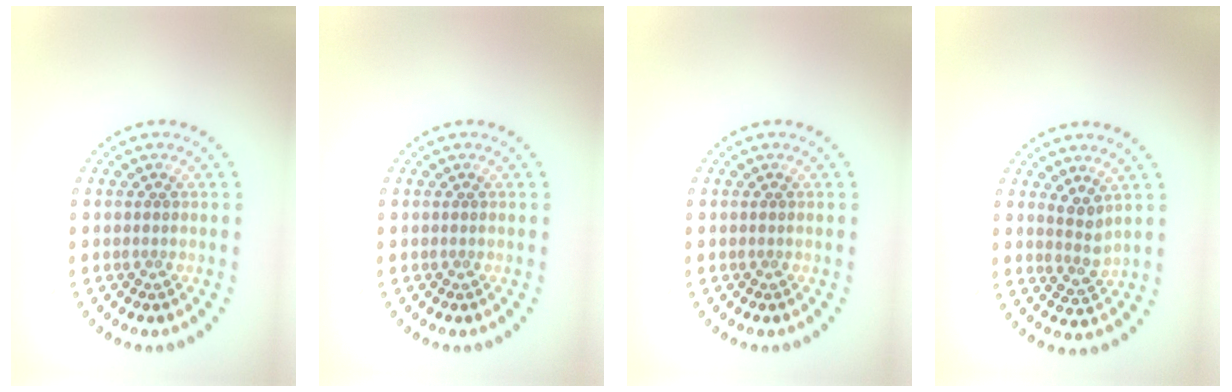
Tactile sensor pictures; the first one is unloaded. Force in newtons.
{"total": 0.0}
{"total": 0.0}
{"total": 1.9, "press": 1.6, "slide": 1.1}